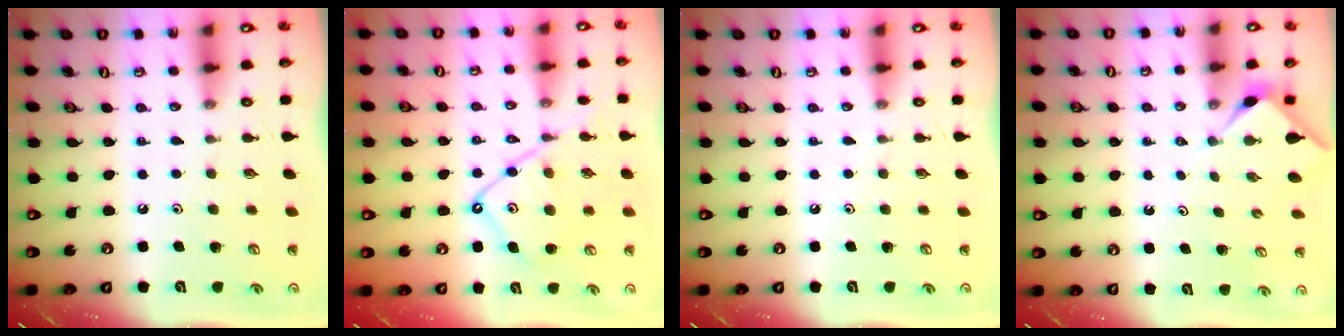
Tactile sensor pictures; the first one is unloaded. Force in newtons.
{"total": 12.5, "press": 12.5, "slide": 1.1}
{"total": 0.0}
{"total": 3.8, "press": 3.8, "slide": 0.7}